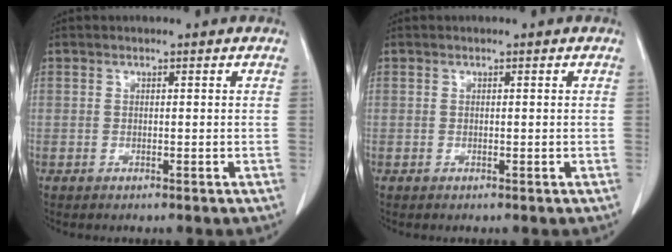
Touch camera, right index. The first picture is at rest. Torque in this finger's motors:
{"motor_torque": [-0.02, -0.02, 0.01, 0.00]}